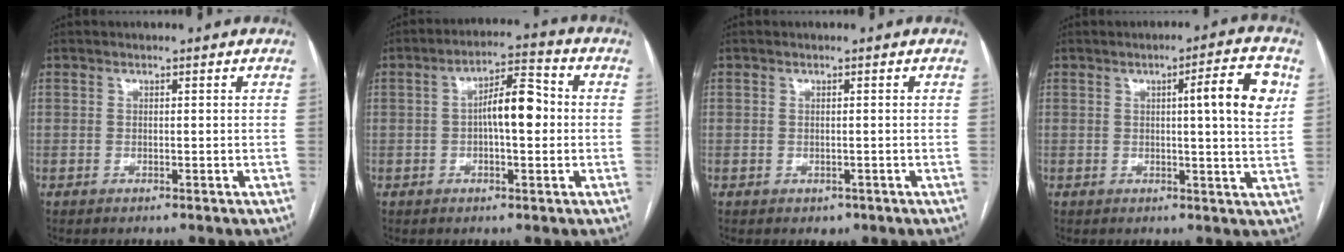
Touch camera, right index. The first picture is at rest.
{"total": 7.6, "force": [0.0, 2.3, 7.2], "torque": [-0.123, 0.024, -0.002]}
{"total": 1.3, "force": [-0.5, 1.1, 0.4], "torque": [-0.002, 0.003, -0.001]}
{"total": 8.1, "force": [2.2, 0.3, 7.8], "torque": [-0.103, 0.005, 0.024]}